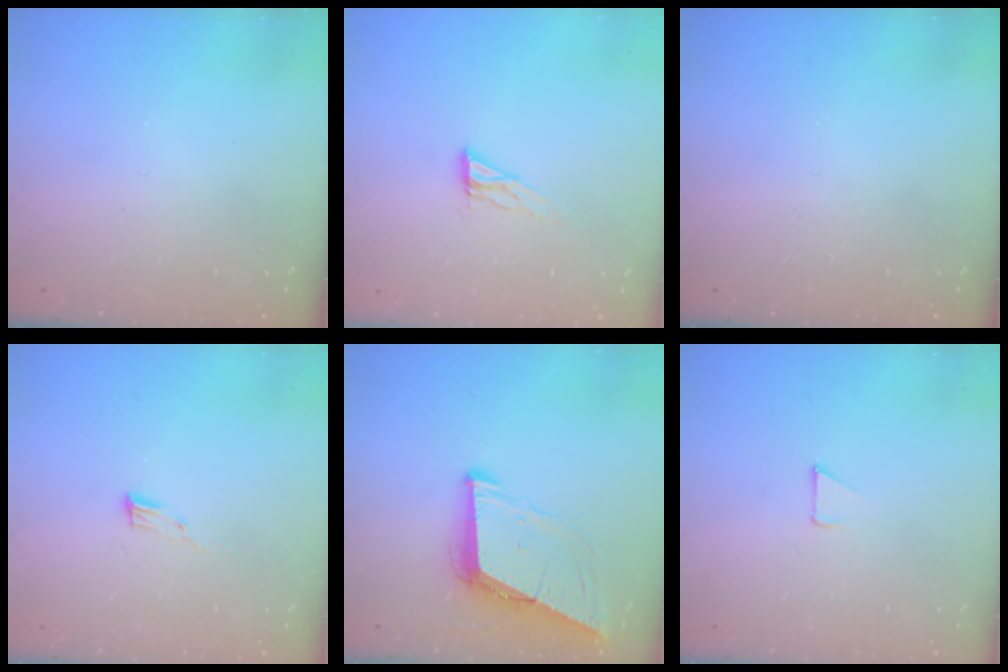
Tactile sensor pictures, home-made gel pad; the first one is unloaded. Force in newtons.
{"total": 6.9, "press": 6.8, "slide": 0.5}
{"total": 0.0}
{"total": 4.4, "press": 4.3, "slide": 1.0}
{"total": 8.8, "press": 8.1, "slide": 3.6}
{"total": 2.9, "press": 2.8, "slide": 0.3}